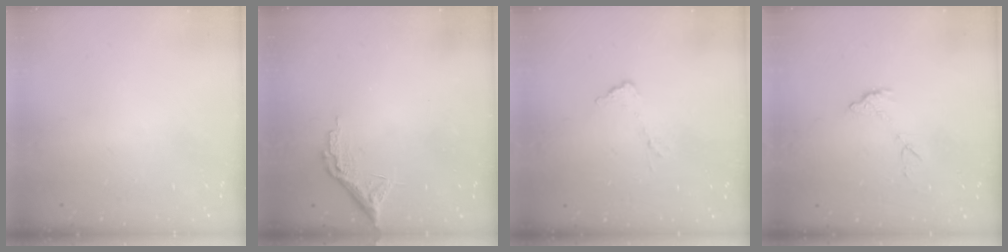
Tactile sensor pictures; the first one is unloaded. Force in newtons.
{"total": 8.7, "press": 8.6, "slide": 0.5}
{"total": 5.5, "press": 5.5, "slide": 0.2}
{"total": 6.6, "press": 6.6, "slide": 0.6}